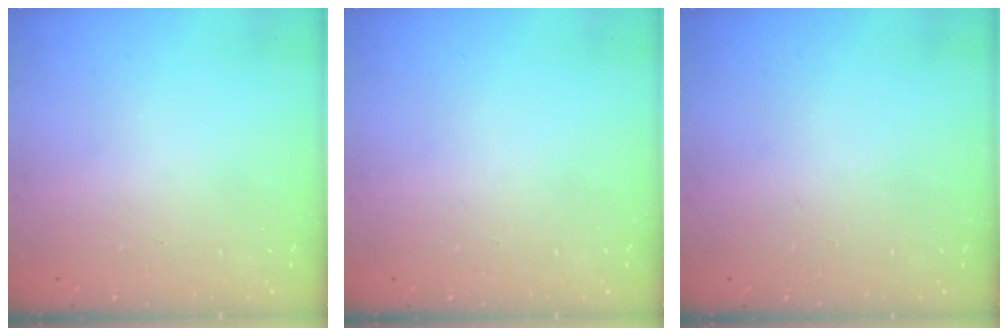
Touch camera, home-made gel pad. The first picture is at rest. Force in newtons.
{"total": 0.0}
{"total": 0.0}